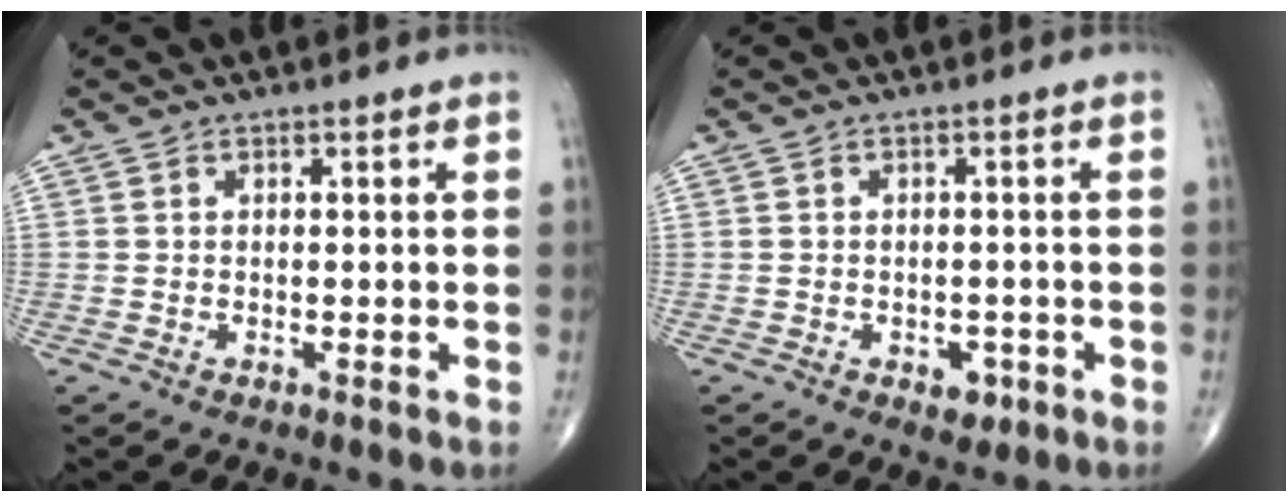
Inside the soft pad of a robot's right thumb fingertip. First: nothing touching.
{"total": 2.9, "force": [-1.3, 1.9, 1.8], "torque": [-0.008, 0.003, -0.013]}